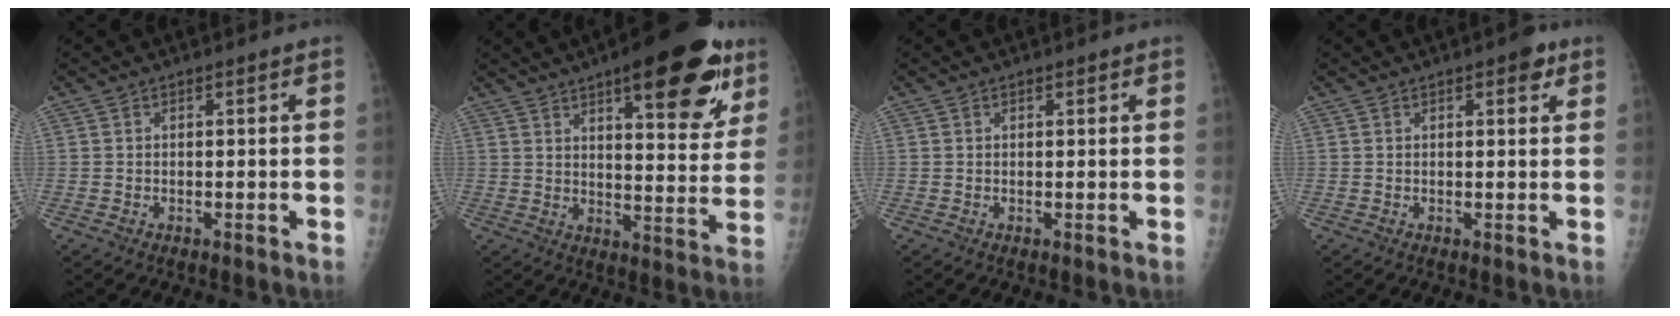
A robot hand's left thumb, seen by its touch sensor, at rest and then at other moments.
{"total": 21.6, "force": [12.0, 7.2, 16.5], "torque": [-0.187, -0.039, 0.164]}
{"total": 0.8, "force": [0.6, 0.5, 0.3], "torque": [0.002, -0.002, 0.005]}
{"total": 3.1, "force": [1.7, 1.3, 2.3], "torque": [-0.017, -0.003, 0.016]}